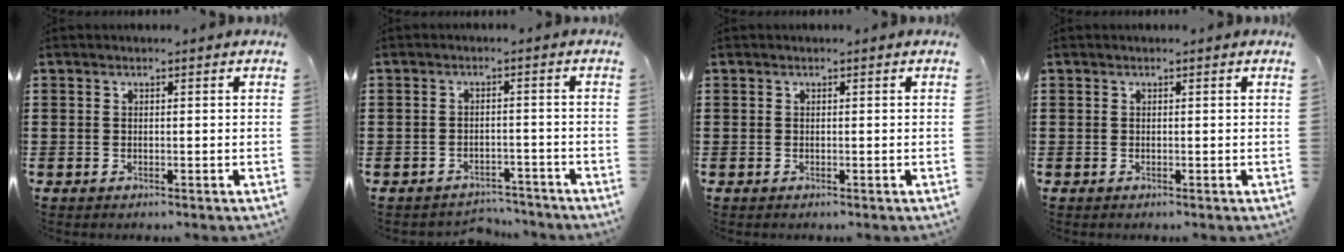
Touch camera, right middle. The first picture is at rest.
{"total": 2.8, "force": [-2.7, 0.4, -0.3], "torque": [-0.004, -0.001, -0.060]}
{"total": 0.0}
{"total": 0.0}